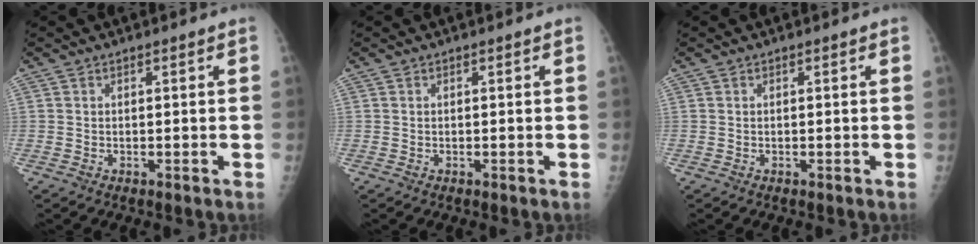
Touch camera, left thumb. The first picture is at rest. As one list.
[{"total": 0.0}, {"total": 0.0}]